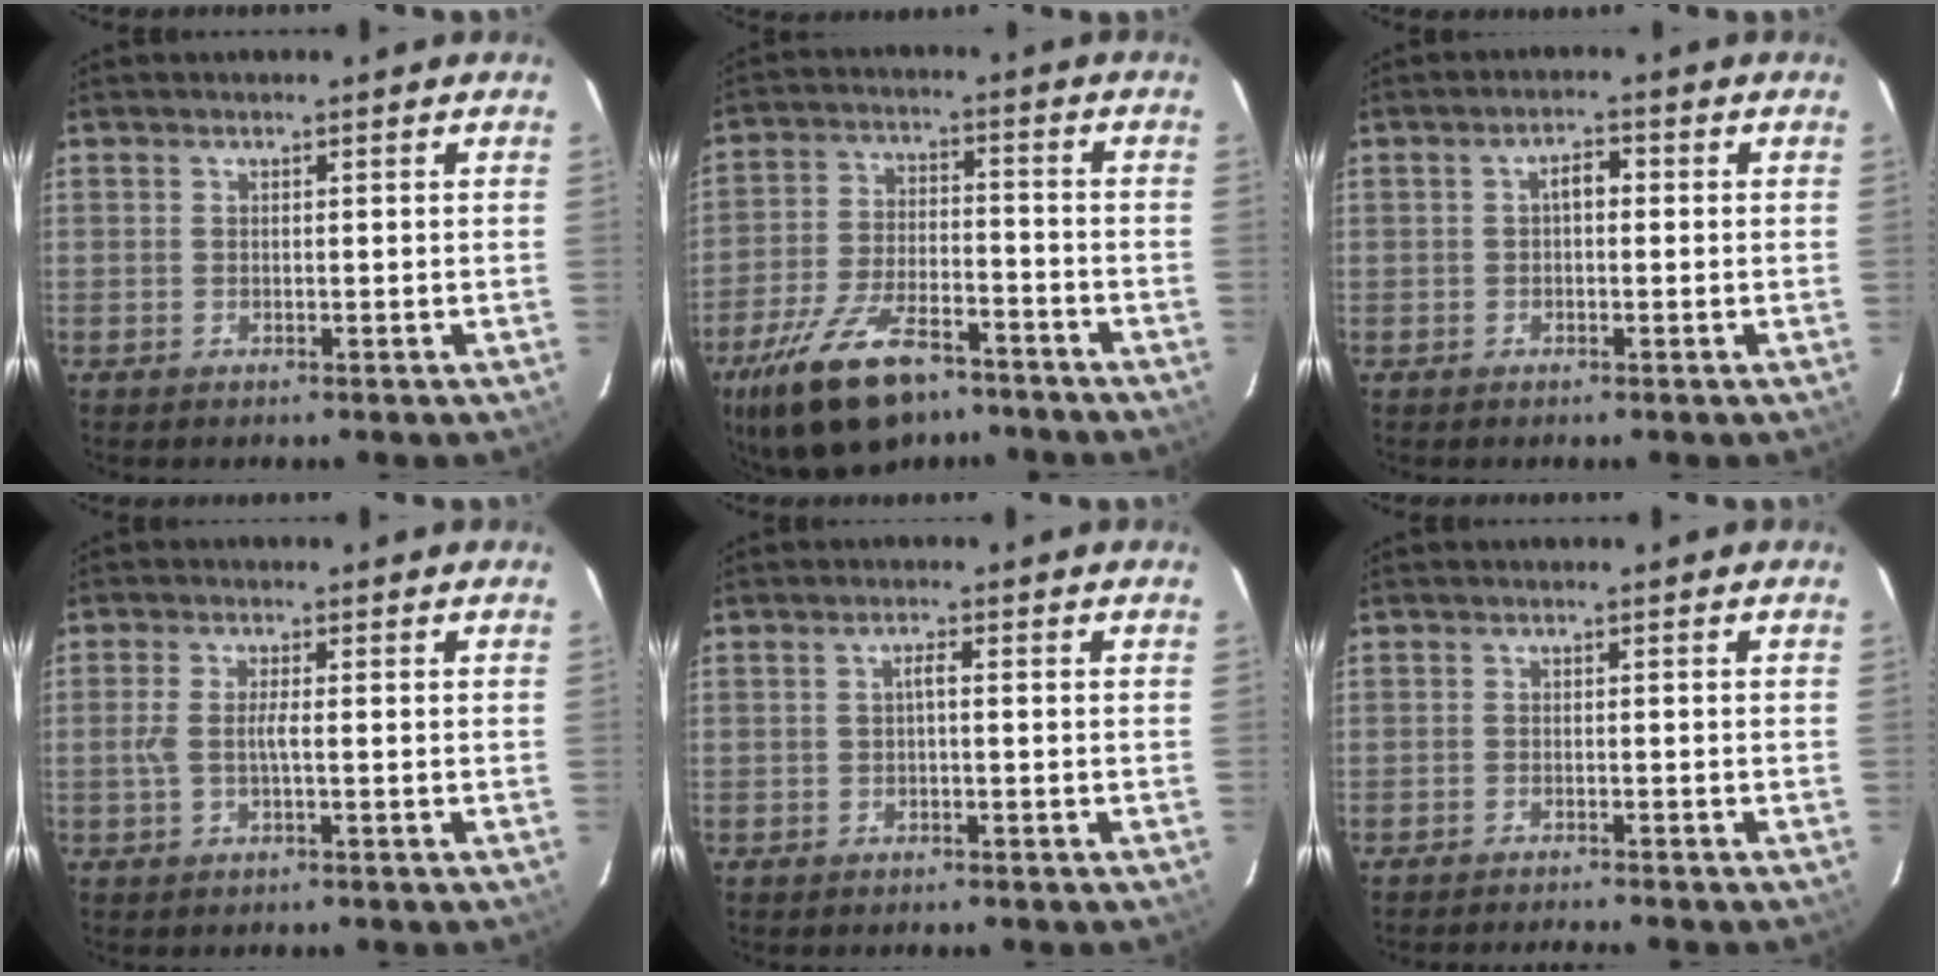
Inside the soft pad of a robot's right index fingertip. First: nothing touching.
{"total": 17.3, "force": [-12.0, 7.4, 10.0], "torque": [-0.210, -0.022, -0.204]}
{"total": 2.6, "force": [0.1, 1.5, 2.2], "torque": [-0.037, 0.012, 0.000]}
{"total": 3.1, "force": [-0.5, 0.4, 3.0], "torque": [-0.062, 0.003, -0.009]}
{"total": 1.2, "force": [-0.3, 0.1, 1.2], "torque": [-0.022, 0.007, -0.005]}
{"total": 4.8, "force": [-4.6, -0.2, 1.5], "torque": [-0.042, -0.007, -0.072]}